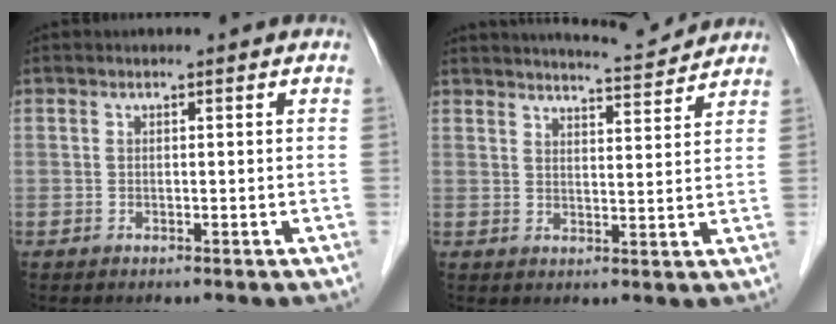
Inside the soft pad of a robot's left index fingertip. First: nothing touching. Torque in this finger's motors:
{"motor_torque": [0.94, -1.19, 0.23, 0.02]}